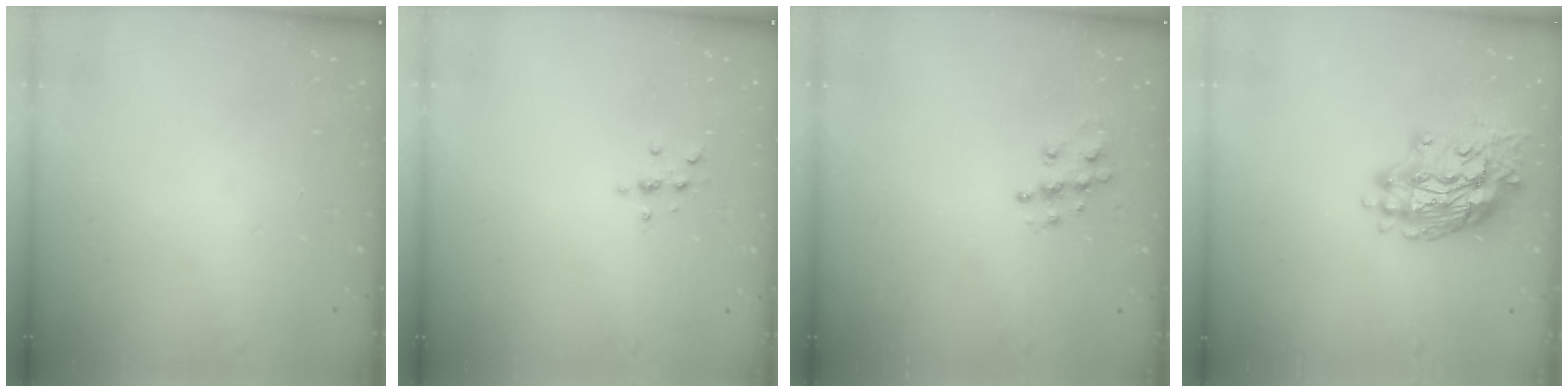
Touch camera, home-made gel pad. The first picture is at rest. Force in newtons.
{"total": 2.2, "press": 2.1, "slide": 0.2}
{"total": 8.9, "press": 8.9, "slide": 0.5}
{"total": 15.0, "press": 14.9, "slide": 1.4}